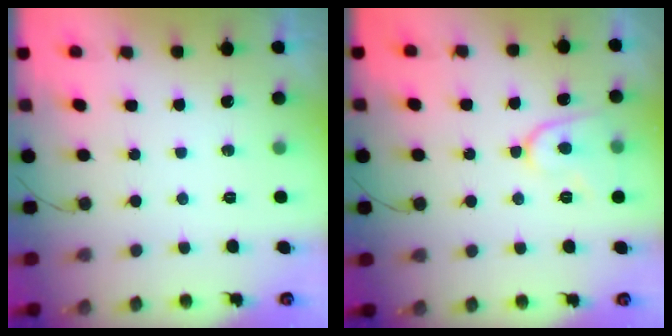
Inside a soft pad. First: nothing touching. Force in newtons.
{"total": 9.7, "press": 9.7, "slide": 0.9}